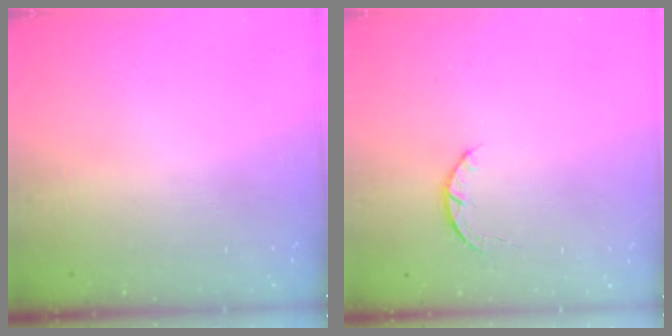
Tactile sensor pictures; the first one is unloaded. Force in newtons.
{"total": 2.6, "press": 2.5, "slide": 0.4}